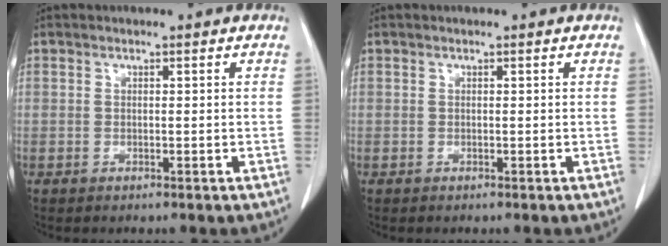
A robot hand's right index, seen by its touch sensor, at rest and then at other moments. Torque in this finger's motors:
{"motor_torque": [0.00, 0.00, 0.00, 0.00]}